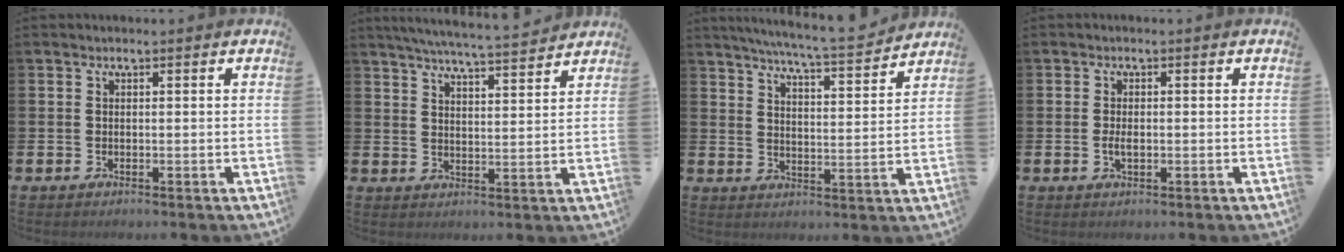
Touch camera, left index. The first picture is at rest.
{"total": 6.0, "force": [5.8, -0.4, 1.3], "torque": [-0.041, -0.039, 0.101]}
{"total": 6.9, "force": [6.5, -0.4, 2.0], "torque": [-0.057, -0.047, 0.113]}
{"total": 1.8, "force": [-0.2, 0.8, 1.5], "torque": [-0.024, 0.000, -0.005]}